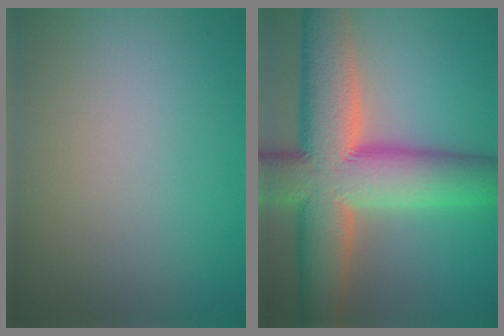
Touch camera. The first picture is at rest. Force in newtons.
{"total": 14.2, "press": 14.2, "slide": 0.9}